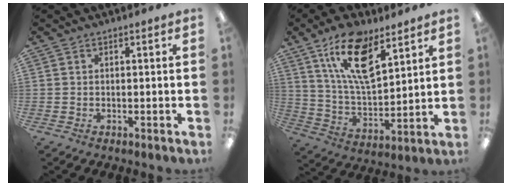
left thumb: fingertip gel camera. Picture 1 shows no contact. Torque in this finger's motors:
{"motor_torque": [0.22, 0.25, 1.22, -1.32, 0.17]}